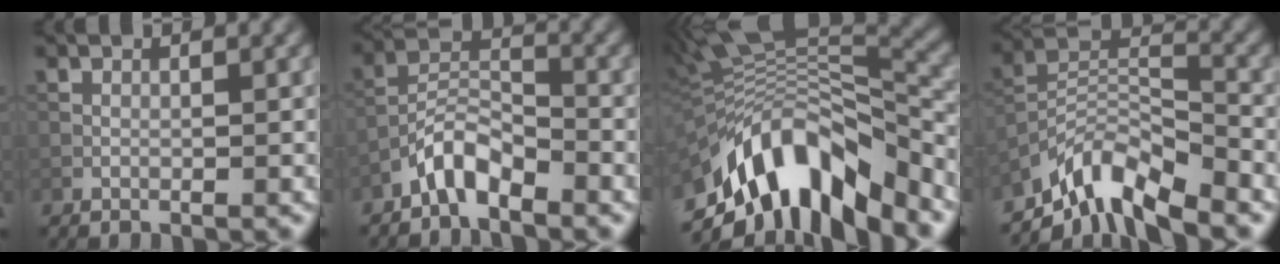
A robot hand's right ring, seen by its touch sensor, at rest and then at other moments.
{"total": 3.7, "force": [-2.9, 1.3, 1.9], "torque": [-0.035, 0.015, -0.063]}
{"total": 12.2, "force": [-6.6, 4.9, 9.0], "torque": [-0.155, 0.016, -0.117]}
{"total": 7.4, "force": [-6.1, 1.9, 3.6], "torque": [-0.058, -0.001, -0.126]}